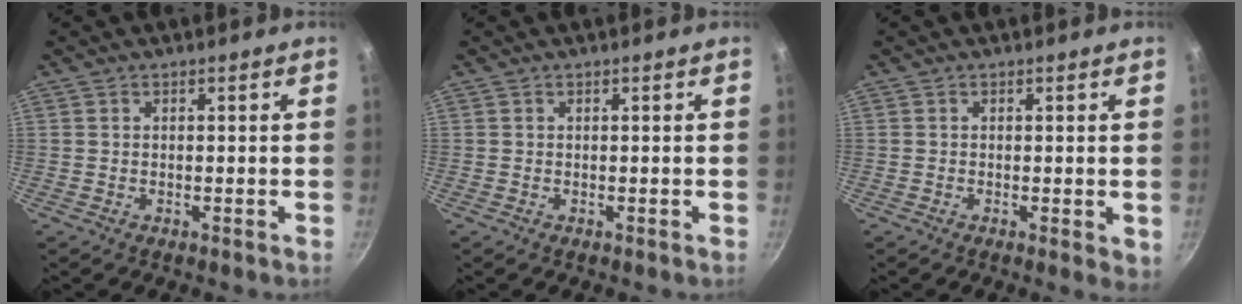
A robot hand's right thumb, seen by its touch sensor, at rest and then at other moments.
{"total": 0.0}
{"total": 2.2, "force": [-0.2, 0.9, 2.0], "torque": [-0.025, -0.008, -0.004]}